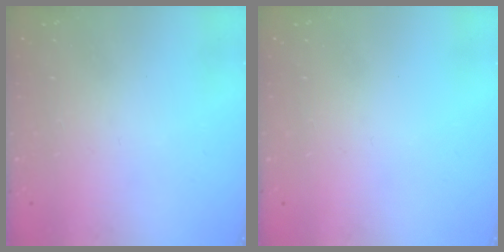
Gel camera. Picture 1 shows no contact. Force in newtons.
{"total": 0.0}